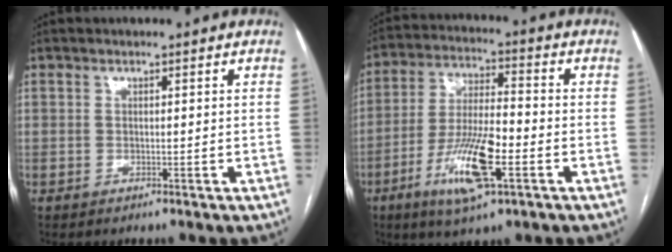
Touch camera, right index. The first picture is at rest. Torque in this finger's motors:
{"motor_torque": [1.12, -0.72, 0.33, 0.21]}